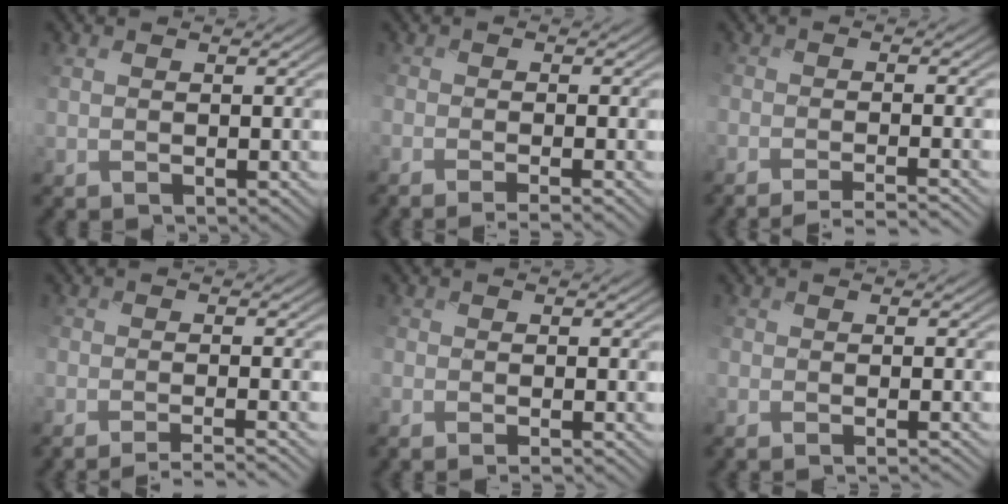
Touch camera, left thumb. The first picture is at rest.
{"total": 3.5, "force": [-2.4, 0.8, 2.4], "torque": [-0.032, -0.006, -0.033]}
{"total": 5.1, "force": [-4.3, 0.8, 2.6], "torque": [-0.036, 0.004, -0.067]}
{"total": 4.7, "force": [-4.0, 0.6, 2.5], "torque": [-0.037, 0.005, -0.067]}
{"total": 3.1, "force": [-2.3, 0.9, 1.9], "torque": [-0.023, -0.007, -0.029]}
{"total": 3.3, "force": [-2.6, 0.8, 1.9], "torque": [-0.022, -0.004, -0.028]}